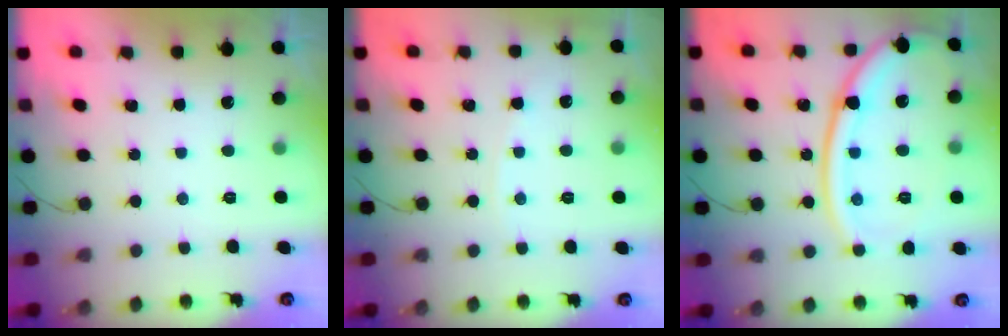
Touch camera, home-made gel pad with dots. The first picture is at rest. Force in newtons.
{"total": 2.6, "press": 2.6, "slide": 0.2}
{"total": 18.3, "press": 18.2, "slide": 2.0}